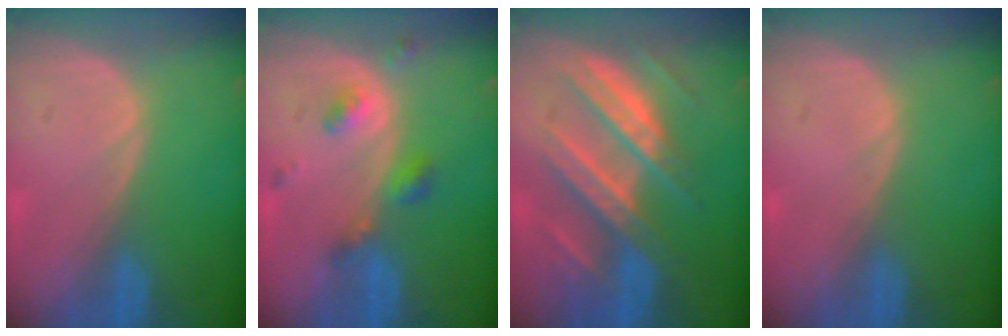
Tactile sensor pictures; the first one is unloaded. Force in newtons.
{"total": 4.8, "press": 4.4, "slide": 2.1}
{"total": 9.7, "press": 9.7, "slide": 0.9}
{"total": 0.0}